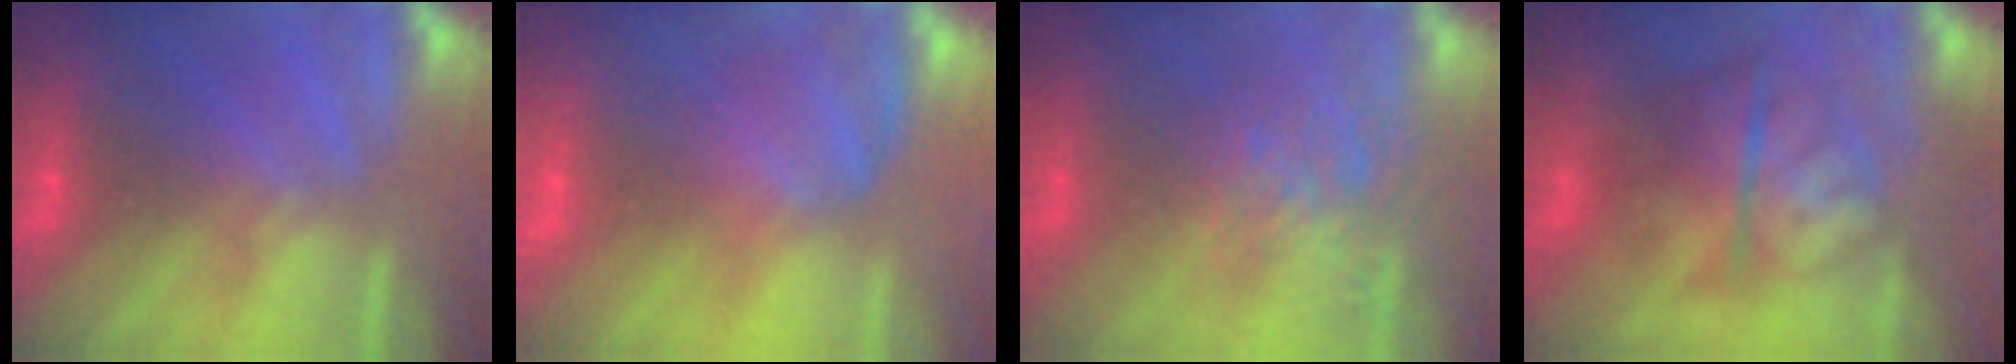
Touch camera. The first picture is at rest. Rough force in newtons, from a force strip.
{"total": 3.5}
{"total": 3.8}
{"total": 9.0}